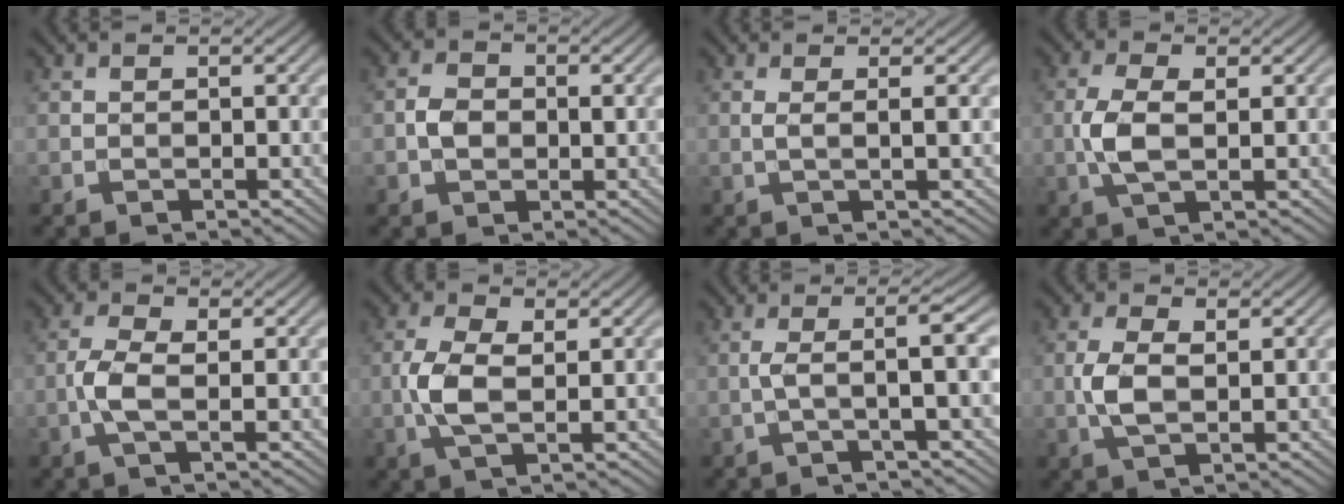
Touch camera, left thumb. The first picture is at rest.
{"total": 2.9, "force": [-0.3, 2.2, 1.9], "torque": [-0.042, 0.000, -0.012]}
{"total": 2.1, "force": [0.3, 0.4, 2.0], "torque": [-0.039, 0.007, -0.003]}
{"total": 4.7, "force": [-0.1, 2.1, 4.2], "torque": [-0.105, 0.001, -0.003]}
{"total": 3.5, "force": [-0.5, 1.1, 3.3], "torque": [-0.080, 0.003, -0.018]}
{"total": 5.2, "force": [0.0, 2.4, 4.6], "torque": [-0.115, 0.001, -0.003]}
{"total": 4.1, "force": [-0.4, 0.4, 4.1], "torque": [-0.069, 0.013, -0.024]}
{"total": 4.4, "force": [0.1, 2.1, 3.8], "torque": [-0.096, 0.000, 0.002]}